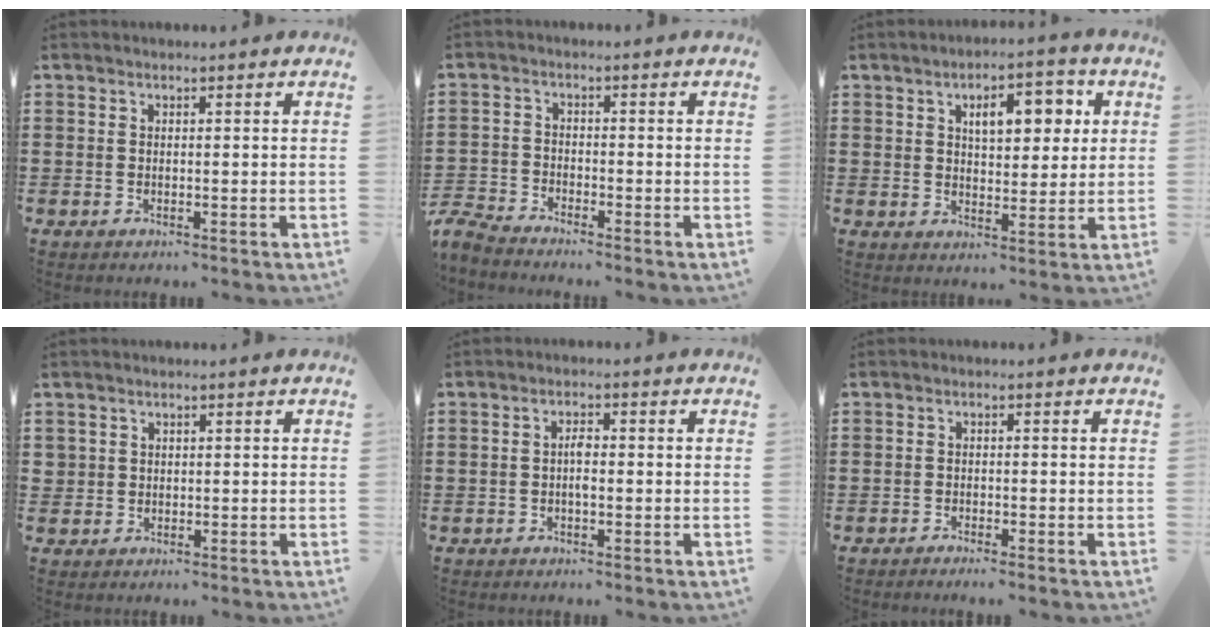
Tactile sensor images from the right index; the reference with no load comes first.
{"total": 3.3, "force": [-3.3, 0.3, 0.2], "torque": [-0.022, -0.004, -0.074]}
{"total": 7.3, "force": [2.9, 3.4, 5.7], "torque": [-0.082, -0.003, 0.039]}
{"total": 1.1, "force": [0.3, 1.0, 0.2], "torque": [-0.007, 0.004, 0.006]}
{"total": 2.2, "force": [-0.4, 0.7, 2.0], "torque": [-0.039, 0.003, -0.008]}
{"total": 1.0, "force": [-1.0, -0.1, 0.2], "torque": [-0.006, -0.001, -0.019]}